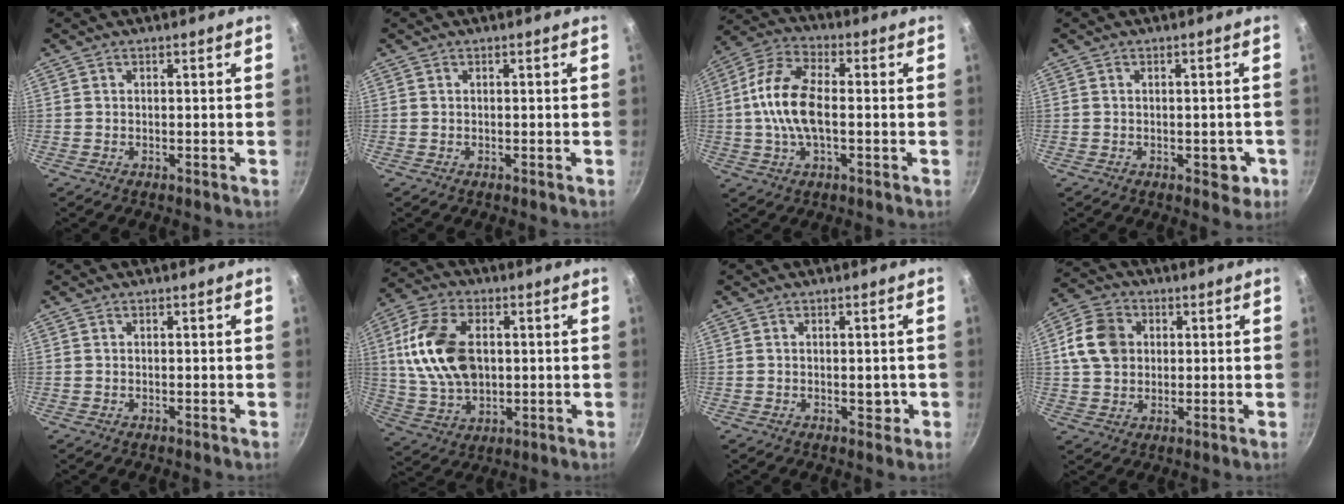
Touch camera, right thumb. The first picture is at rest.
{"total": 0.0}
{"total": 12.7, "force": [-0.5, 6.4, 11.0], "torque": [-0.215, 0.029, -0.024]}
{"total": 3.9, "force": [-1.2, 2.3, 2.9], "torque": [-0.011, 0.010, -0.011]}
{"total": 0.0}
{"total": 16.4, "force": [2.1, 10.5, 12.4], "torque": [-0.225, 0.002, 0.042]}
{"total": 2.3, "force": [-0.4, 1.4, 1.7], "torque": [-0.008, 0.003, -0.005]}
{"total": 9.9, "force": [1.8, 8.0, 5.4], "torque": [-0.080, 0.007, 0.022]}